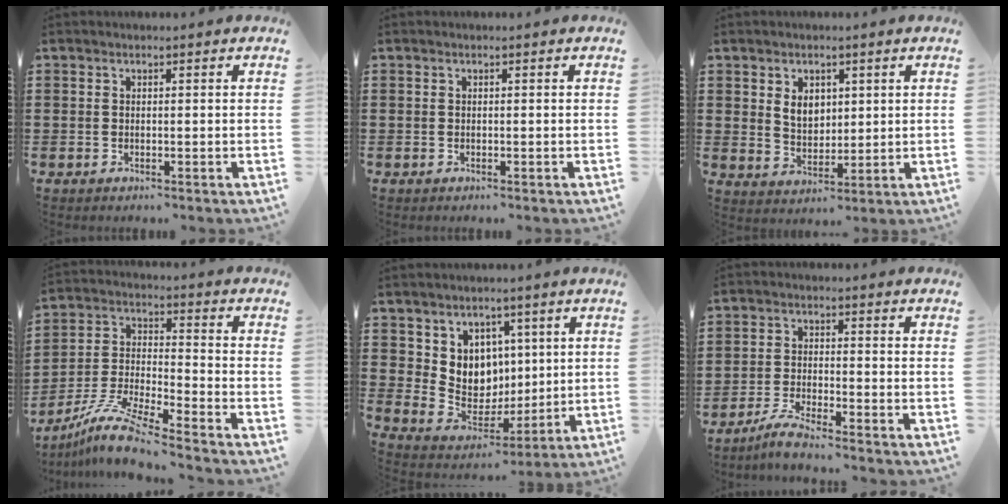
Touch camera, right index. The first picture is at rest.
{"total": 0.0}
{"total": 4.3, "force": [1.6, 3.1, 2.5], "torque": [-0.052, 0.008, 0.026]}
{"total": 9.7, "force": [-8.5, 0.0, 4.6], "torque": [-0.105, 0.000, -0.172]}
{"total": 7.2, "force": [3.0, 6.4, 0.7], "torque": [-0.042, -0.028, 0.062]}
{"total": 3.6, "force": [-3.3, -0.3, 1.6], "torque": [-0.043, -0.006, -0.066]}